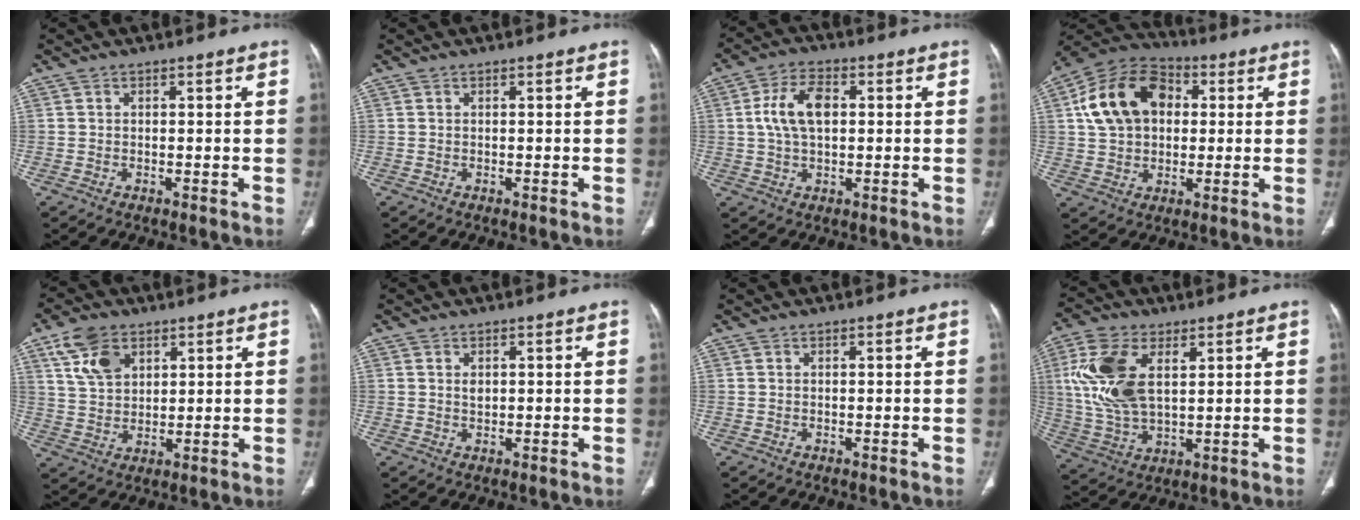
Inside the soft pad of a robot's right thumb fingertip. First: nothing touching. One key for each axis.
{"total": 0.0}
{"total": 8.6, "fx": 1.2, "fy": 5.0, "fz": 6.9, "tx": -0.131, "ty": 0.013, "tz": 0.020}
{"total": 16.4, "fx": 3.2, "fy": 11.8, "fz": 10.9, "tx": -0.174, "ty": 0.019, "tz": 0.048}
{"total": 8.9, "fx": 4.5, "fy": 5.7, "fz": 5.2, "tx": -0.081, "ty": -0.013, "tz": 0.091}
{"total": 1.4, "fx": 0.4, "fy": 0.9, "fz": 0.9, "tx": -0.012, "ty": -0.003, "tz": 0.010}
{"total": 0.0}
{"total": 14.6, "fx": 4.4, "fy": 8.1, "fz": 11.3, "tx": -0.238, "ty": -0.007, "tz": 0.091}